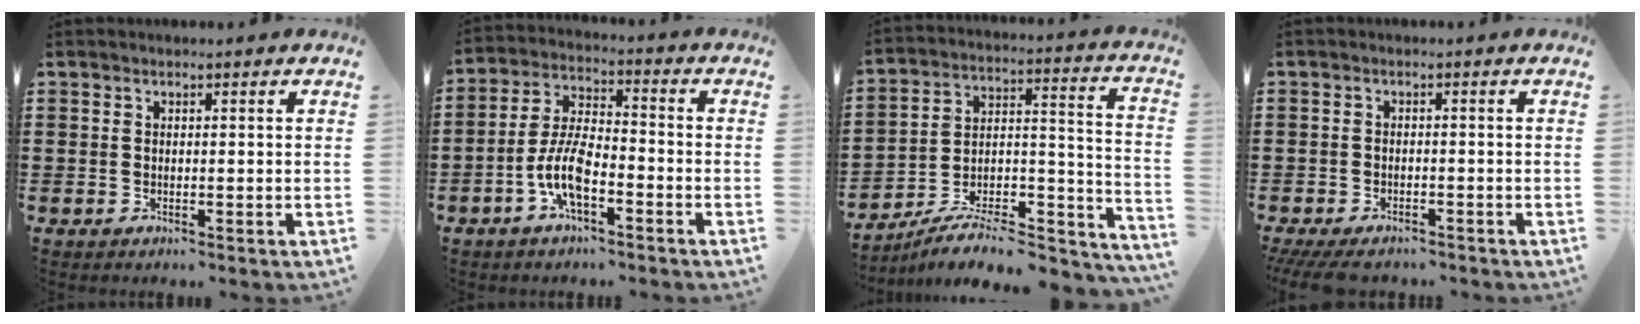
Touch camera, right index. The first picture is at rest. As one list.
[{"total": 7.8, "force": [-3.4, 2.8, 6.4], "torque": [-0.156, -0.007, -0.071]}, {"total": 7.4, "force": [-6.3, 1.9, 3.5], "torque": [-0.050, 0.007, -0.121]}, {"total": 2.7, "force": [-2.5, 0.4, 0.8], "torque": [-0.022, -0.001, -0.054]}]